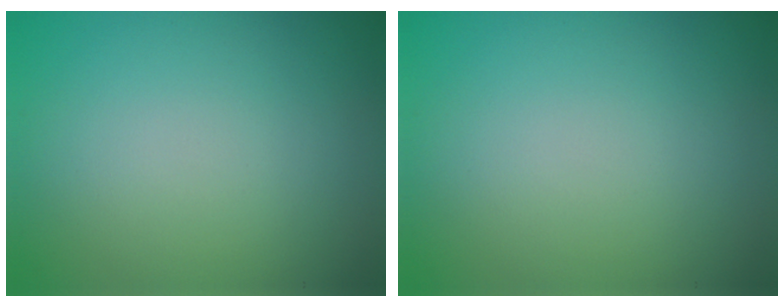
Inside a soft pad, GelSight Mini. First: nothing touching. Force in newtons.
{"total": 0.0}